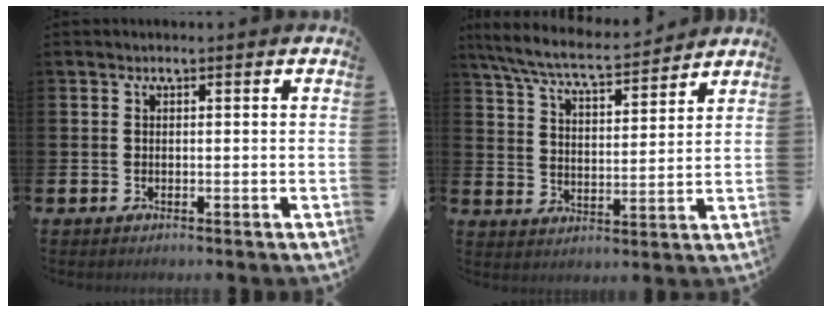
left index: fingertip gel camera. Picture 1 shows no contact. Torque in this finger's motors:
{"motor_torque": [0.67, -0.65, 0.58, 0.21]}